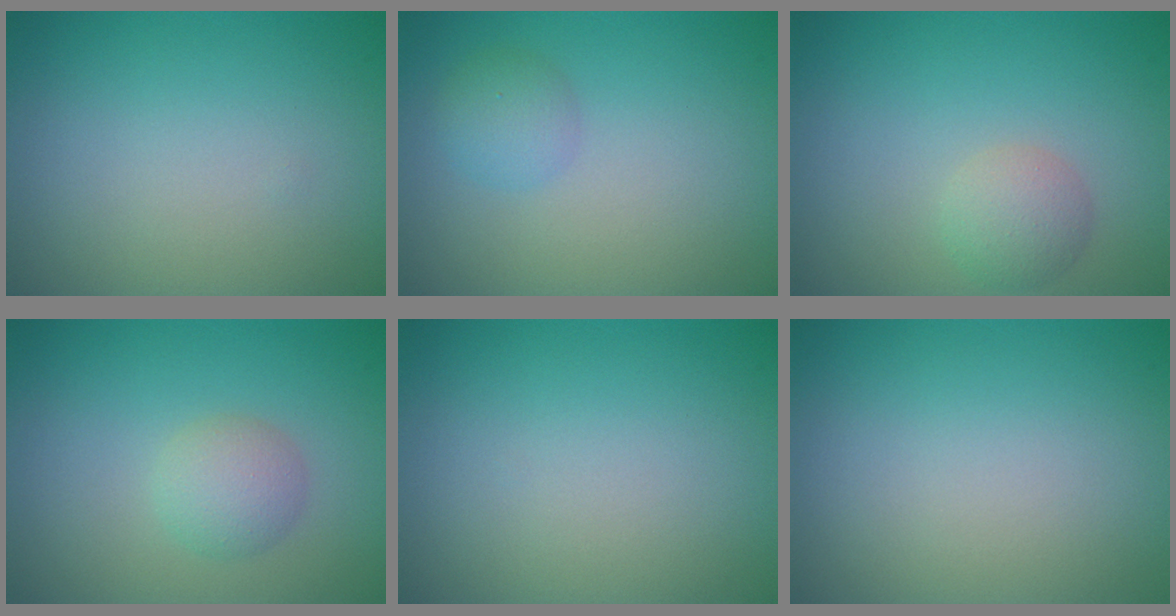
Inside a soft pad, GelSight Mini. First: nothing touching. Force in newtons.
{"total": 1.9, "press": 1.9, "slide": 0.1}
{"total": 2.2, "press": 2.2, "slide": 0.1}
{"total": 2.2, "press": 2.2, "slide": 0.2}
{"total": 0.0}
{"total": 0.0}